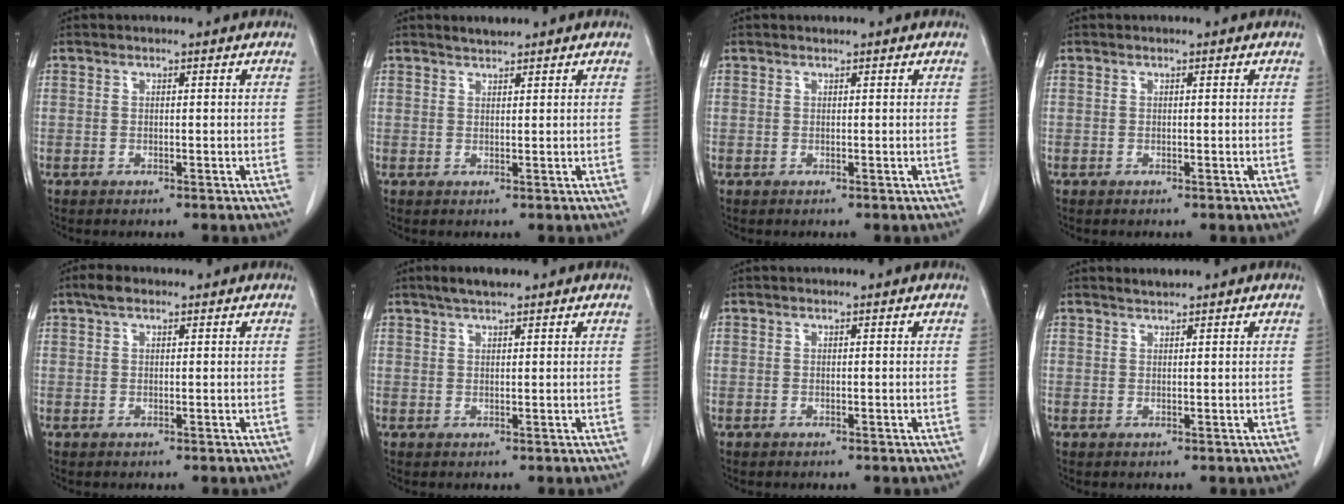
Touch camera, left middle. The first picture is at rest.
{"total": 1.3, "force": [1.3, 0.1, 0.3], "torque": [-0.012, 0.003, 0.027]}
{"total": 0.0}
{"total": 0.0}
{"total": 2.1, "force": [1.4, 1.0, 1.2], "torque": [-0.027, 0.015, 0.023]}
{"total": 2.9, "force": [2.3, 0.6, 1.8], "torque": [-0.038, 0.010, 0.042]}
{"total": 0.0}
{"total": 0.9, "force": [0.8, -0.2, 0.0], "torque": [-0.007, 0.001, 0.019]}